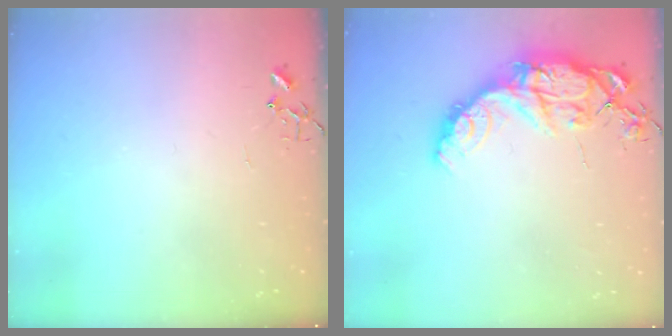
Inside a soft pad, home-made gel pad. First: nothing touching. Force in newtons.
{"total": 16.6, "press": 16.5, "slide": 1.3}